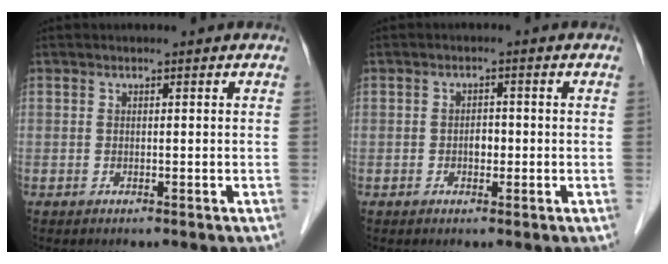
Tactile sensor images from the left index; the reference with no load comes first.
{"total": 1.8, "force": [-0.7, 1.1, 1.2], "torque": [-0.016, 0.001, -0.012]}